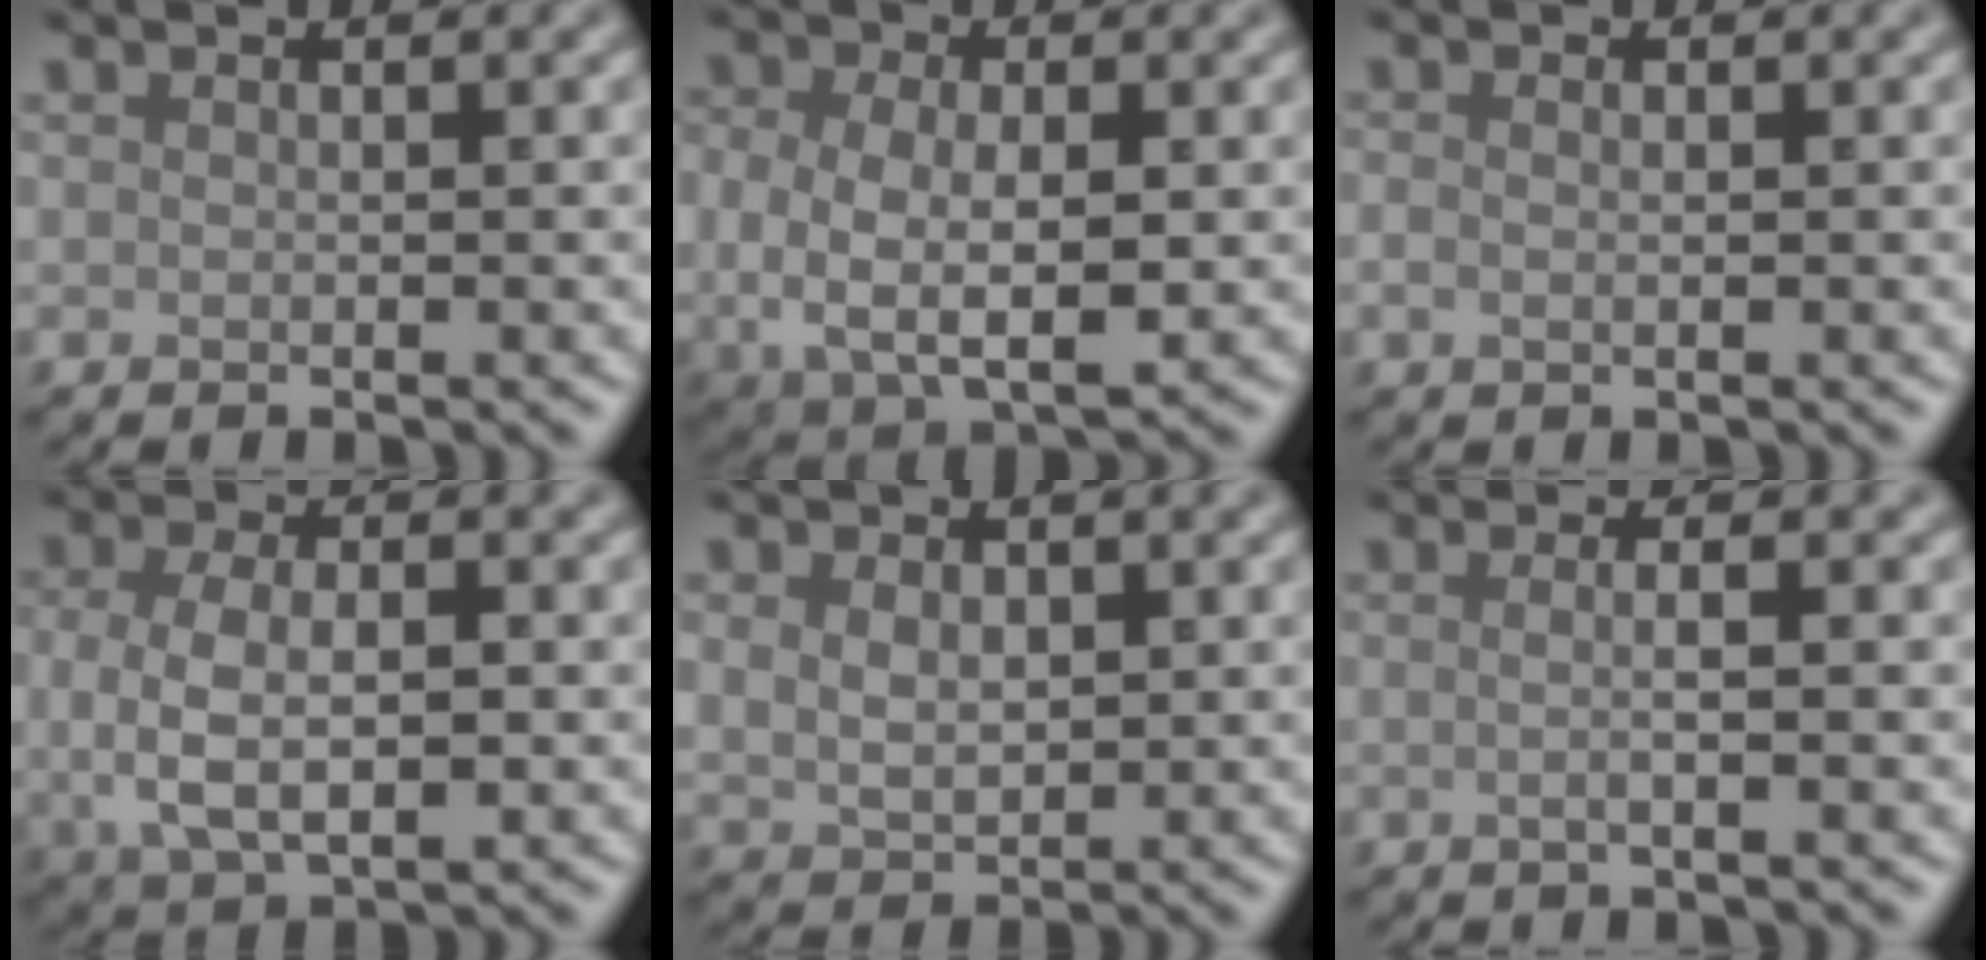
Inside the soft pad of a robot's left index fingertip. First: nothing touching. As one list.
[{"total": 6.4, "force": [-0.4, 4.1, 4.8], "torque": [-0.103, -0.014, -0.002]}, {"total": 1.0, "force": [-0.1, 0.6, 0.8], "torque": [-0.020, -0.003, -0.002]}, {"total": 5.5, "force": [-0.3, 2.9, 4.7], "torque": [-0.102, -0.008, -0.006]}, {"total": 2.7, "force": [0.6, 1.9, 1.8], "torque": [-0.040, -0.002, 0.015]}, {"total": 2.5, "force": [0.2, 1.0, 2.2], "torque": [-0.017, -0.003, -0.020]}]